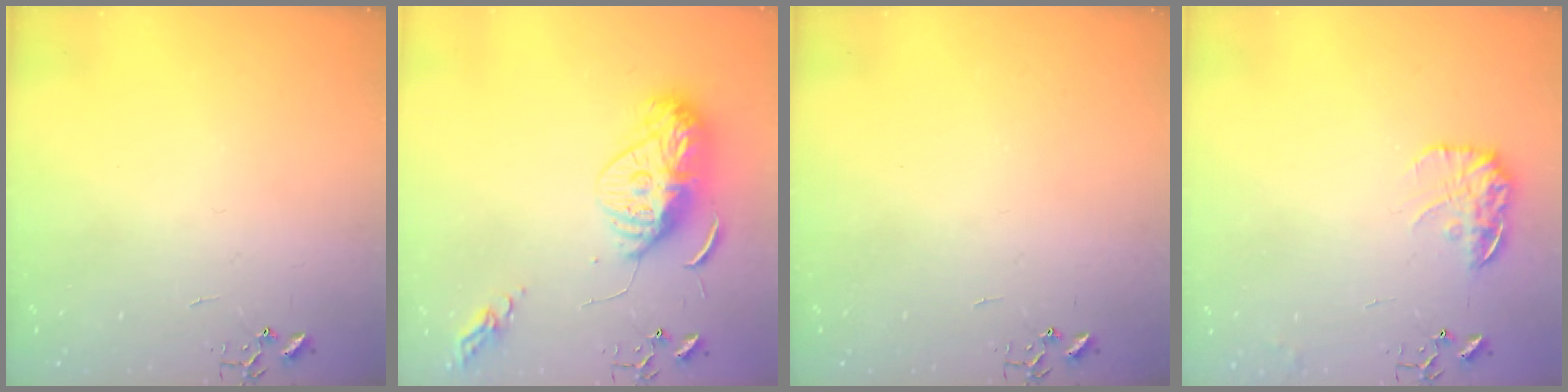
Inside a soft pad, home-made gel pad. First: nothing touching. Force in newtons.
{"total": 12.9, "press": 12.8, "slide": 1.3}
{"total": 0.0}
{"total": 13.2, "press": 13.2, "slide": 0.6}